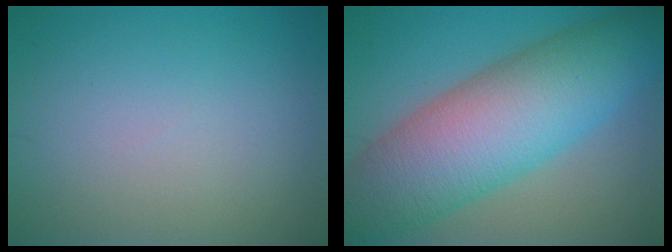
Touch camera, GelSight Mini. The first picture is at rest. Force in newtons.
{"total": 12.4, "press": 12.4, "slide": 0.4}